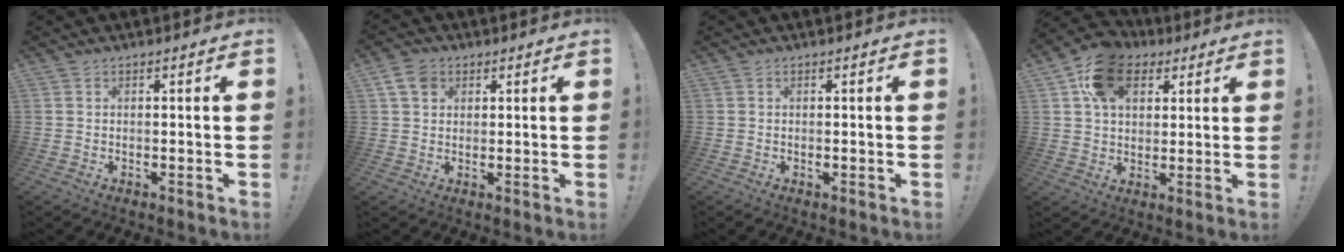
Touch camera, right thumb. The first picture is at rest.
{"total": 6.0, "force": [2.6, 4.5, 3.0], "torque": [-0.049, 0.002, 0.050]}
{"total": 0.0}
{"total": 14.4, "force": [6.3, 10.3, 7.9], "torque": [-0.121, -0.012, 0.122]}